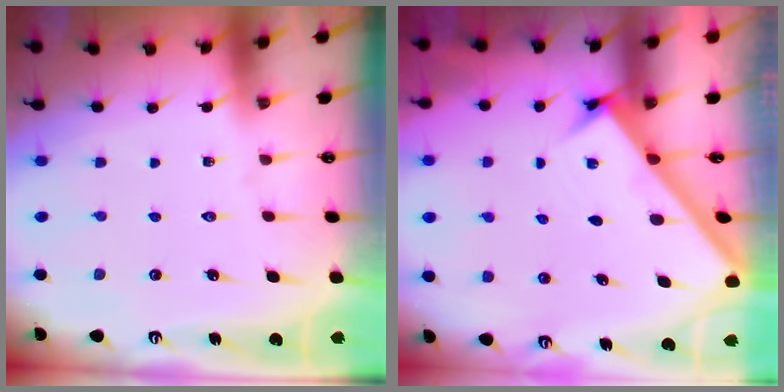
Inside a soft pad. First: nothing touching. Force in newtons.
{"total": 2.9, "press": 2.9, "slide": 0.4}